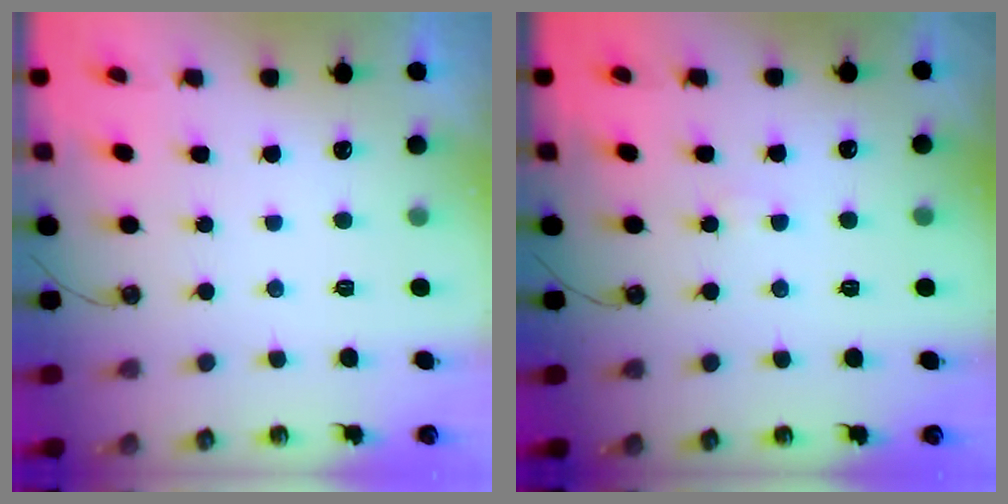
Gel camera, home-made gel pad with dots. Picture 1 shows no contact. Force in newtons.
{"total": 1.2, "press": 1.1, "slide": 0.2}